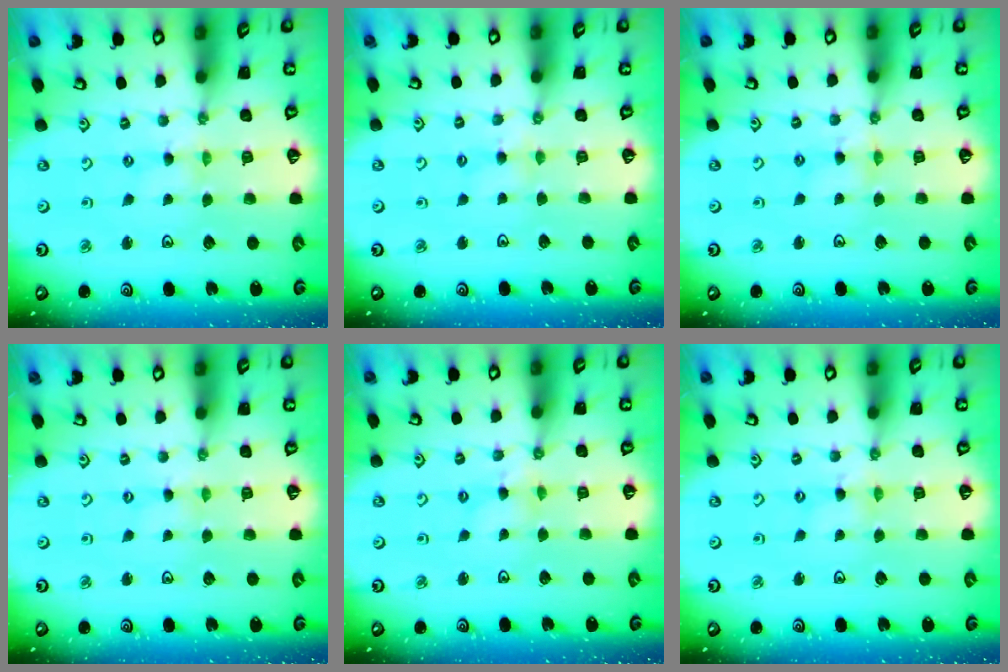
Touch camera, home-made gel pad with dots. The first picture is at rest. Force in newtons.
{"total": 2.6, "press": 2.6, "slide": 0.5}
{"total": 3.0, "press": 2.9, "slide": 0.3}
{"total": 0.0}
{"total": 2.5, "press": 2.5, "slide": 0.2}
{"total": 1.4, "press": 1.4, "slide": 0.2}